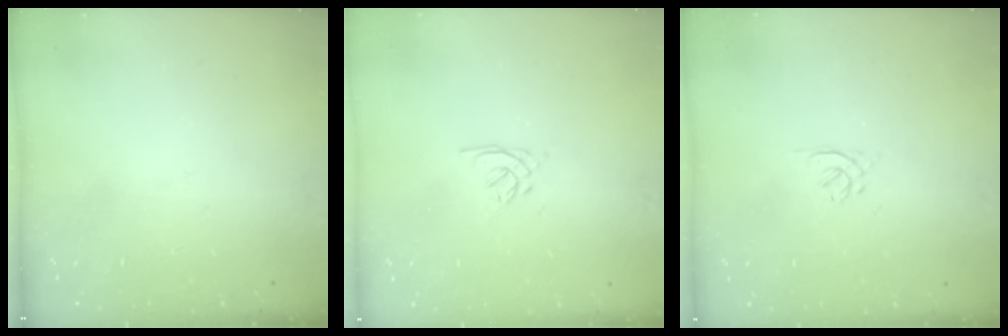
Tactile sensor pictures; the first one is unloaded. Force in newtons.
{"total": 1.6, "press": 1.5, "slide": 0.5}
{"total": 1.6, "press": 1.5, "slide": 0.6}